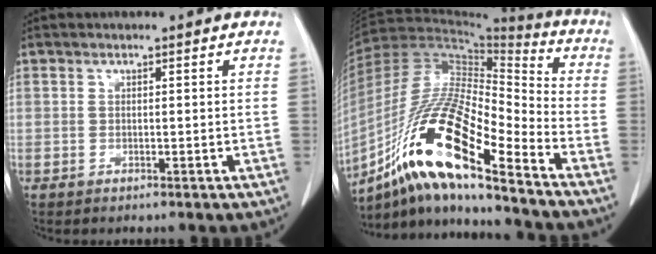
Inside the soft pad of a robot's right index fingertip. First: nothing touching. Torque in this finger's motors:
{"motor_torque": [0.84, -0.80, 0.46, 0.11]}